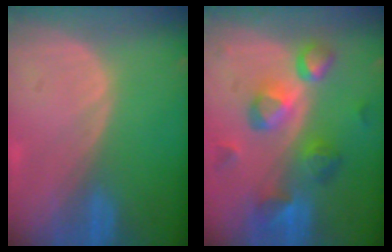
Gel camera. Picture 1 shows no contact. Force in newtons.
{"total": 9.4, "press": 8.3, "slide": 4.4}